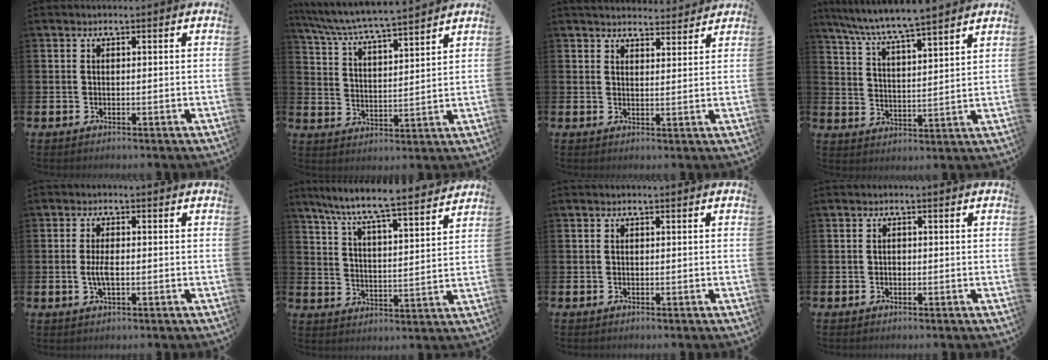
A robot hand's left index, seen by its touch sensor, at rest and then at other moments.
{"total": 6.4, "force": [6.2, -0.1, 1.5], "torque": [-0.057, -0.045, 0.108]}
{"total": 3.9, "force": [3.9, 0.8, 0.1], "torque": [0.001, -0.022, 0.069]}
{"total": 7.2, "force": [6.9, -0.2, 1.9], "torque": [-0.068, -0.044, 0.120]}
{"total": 3.0, "force": [-0.3, 1.1, 2.7], "torque": [-0.054, -0.003, -0.008]}
{"total": 7.9, "force": [7.5, -0.2, 2.5], "torque": [-0.074, -0.062, 0.127]}
{"total": 0.0}
{"total": 0.6, "force": [-0.2, 0.5, 0.3], "torque": [-0.003, 0.002, -0.006]}